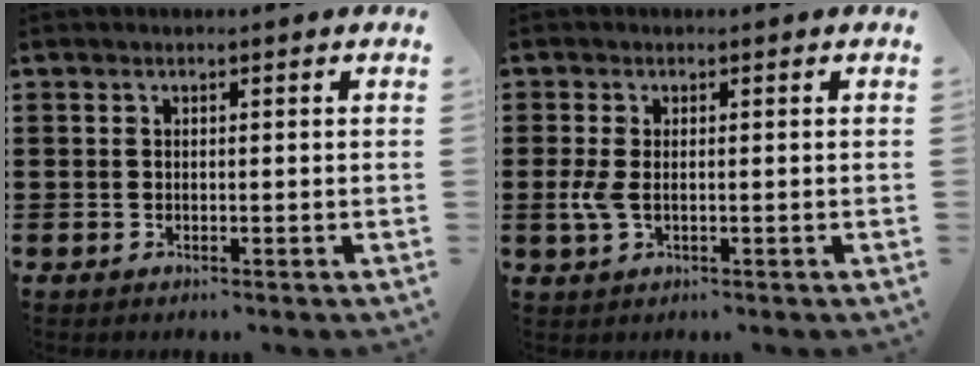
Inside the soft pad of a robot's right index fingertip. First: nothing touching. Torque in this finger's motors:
{"motor_torque": [1.36, 0.77, 0.31, 0.09]}